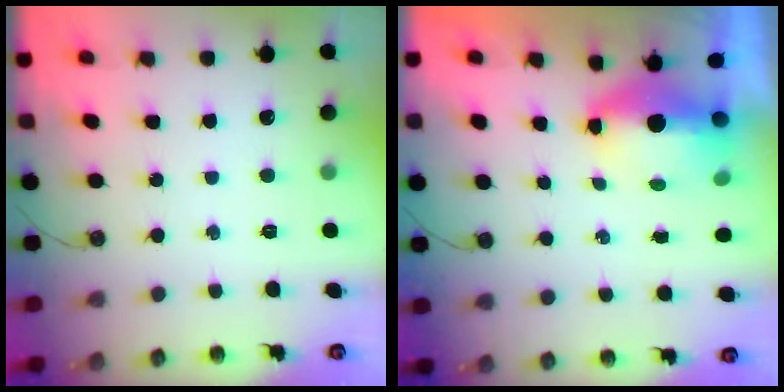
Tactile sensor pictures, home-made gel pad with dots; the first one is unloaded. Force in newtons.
{"total": 11.4, "press": 8.2, "slide": 7.9}